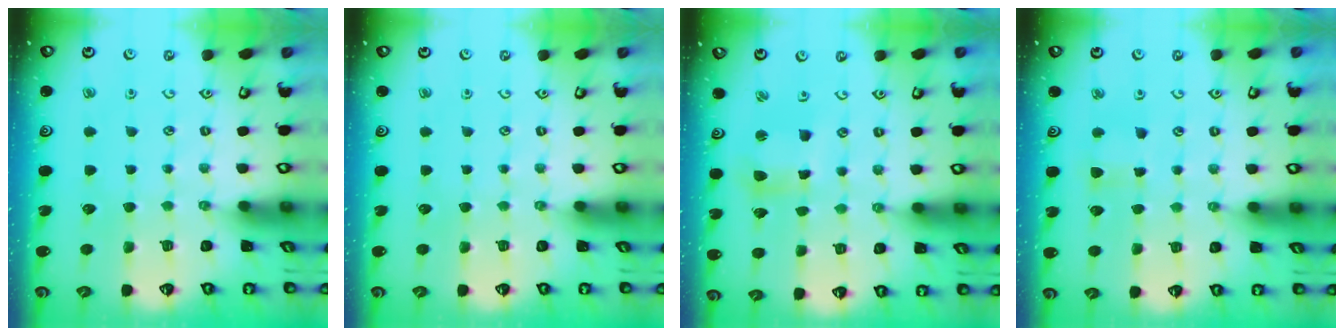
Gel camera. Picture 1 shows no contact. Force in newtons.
{"total": 0.0}
{"total": 5.1, "press": 5.0, "slide": 0.7}
{"total": 4.7, "press": 4.6, "slide": 0.7}